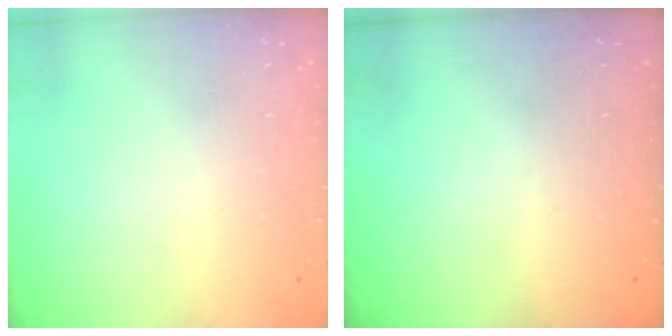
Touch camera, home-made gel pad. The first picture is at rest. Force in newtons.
{"total": 0.0}